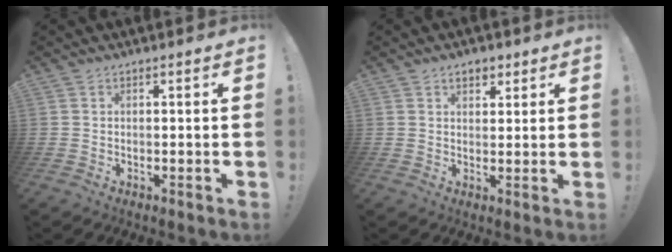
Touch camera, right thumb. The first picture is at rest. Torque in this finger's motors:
{"motor_torque": [0.56, 0.75, 0.07, -0.09, 0.00]}